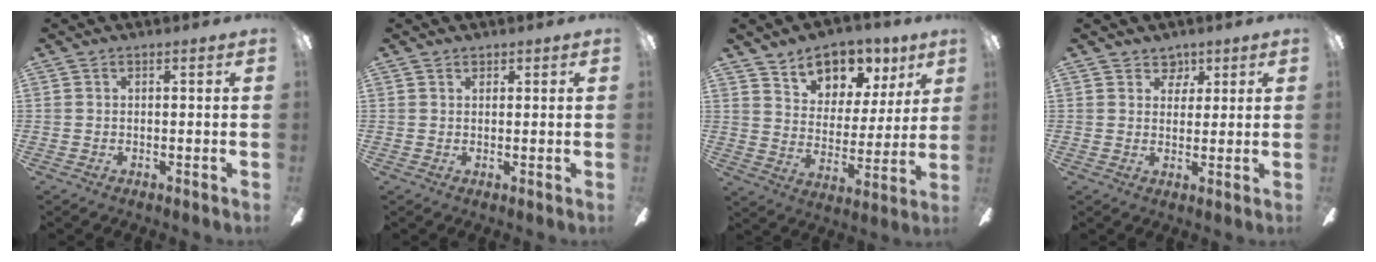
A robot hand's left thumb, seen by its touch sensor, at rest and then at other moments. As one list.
[{"total": 1.1, "force": [0.9, 0.6, 0.1], "torque": [-0.002, 0.001, 0.017]}, {"total": 11.1, "force": [8.6, 6.5, 2.9], "torque": [-0.037, -0.069, 0.158]}, {"total": 4.4, "force": [3.0, 3.2, 0.6], "torque": [-0.002, -0.011, 0.052]}]